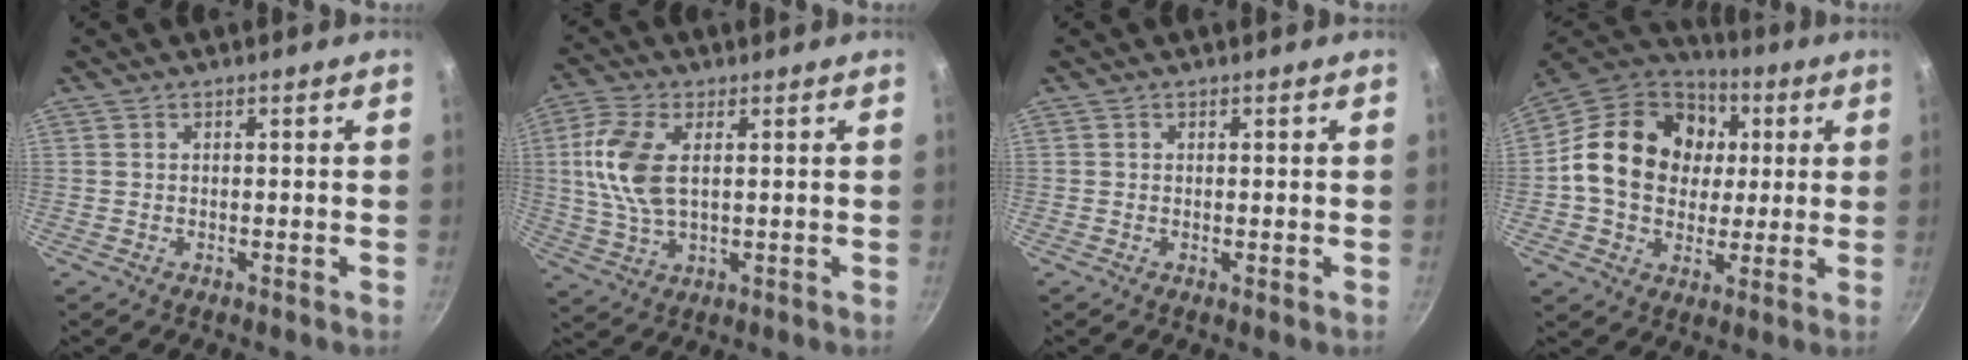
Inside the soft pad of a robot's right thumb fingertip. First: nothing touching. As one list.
[{"total": 10.9, "force": [2.0, 5.7, 9.0], "torque": [-0.187, 0.006, 0.038]}, {"total": 0.0}, {"total": 20.8, "force": [2.8, 16.6, 12.2], "torque": [-0.192, 0.022, 0.039]}]